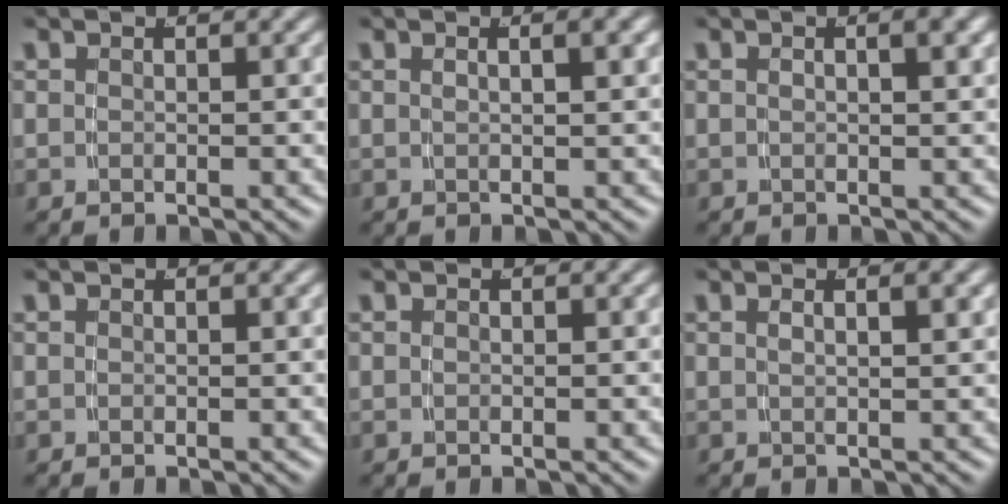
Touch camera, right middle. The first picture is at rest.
{"total": 1.4, "force": [0.2, -0.7, 1.2], "torque": [-0.012, 0.004, 0.009]}
{"total": 1.4, "force": [0.2, -0.5, 1.3], "torque": [-0.015, 0.003, 0.008]}
{"total": 0.0}
{"total": 0.0}
{"total": 1.3, "force": [0.4, -0.7, 1.1], "torque": [-0.011, 0.002, 0.012]}